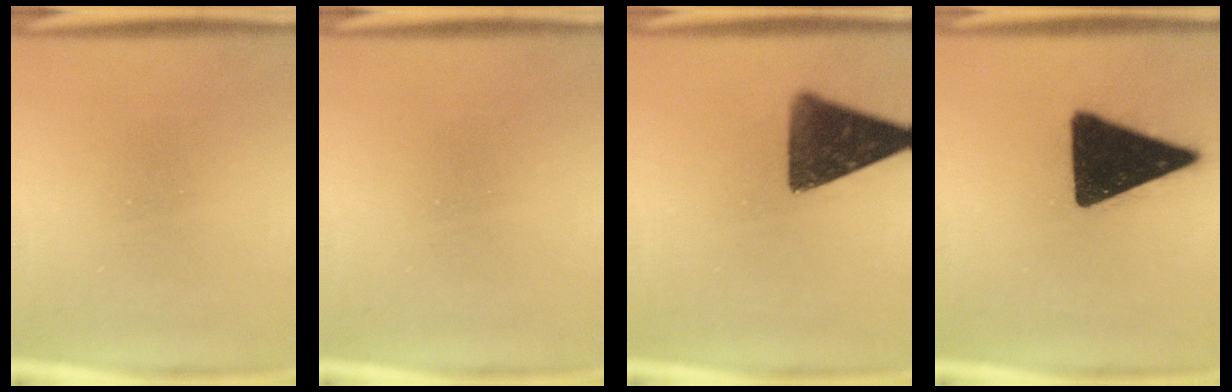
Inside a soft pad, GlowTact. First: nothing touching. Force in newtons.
{"total": 0.0}
{"total": 12.6}
{"total": 18.8}